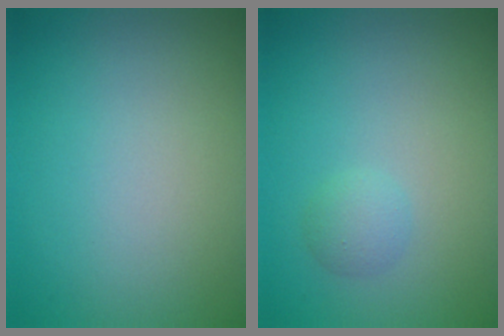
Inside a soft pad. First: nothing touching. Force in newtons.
{"total": 1.4, "press": 1.4, "slide": 0.1}